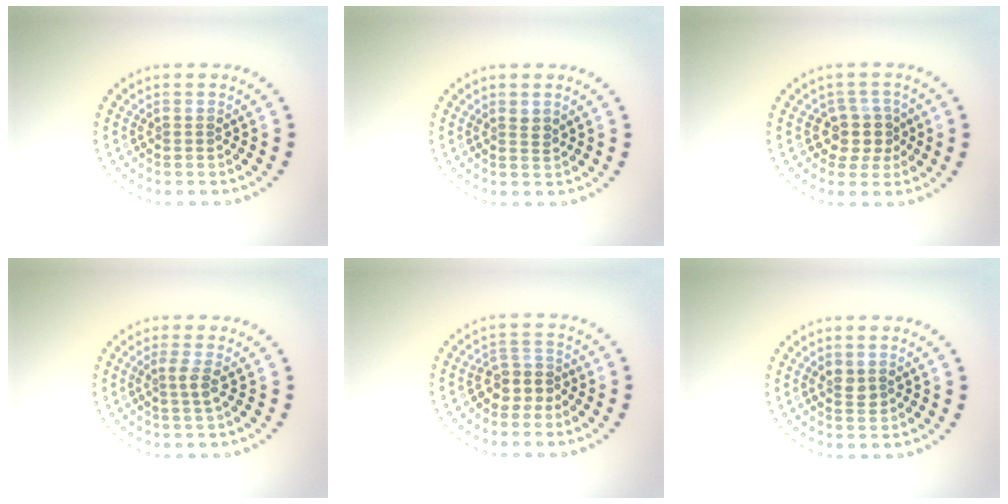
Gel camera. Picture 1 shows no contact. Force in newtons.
{"total": 0.9, "press": 0.8, "slide": 0.5}
{"total": 2.8, "press": 2.4, "slide": 1.5}
{"total": 1.4, "press": 1.0, "slide": 1.0}
{"total": 2.4, "press": 2.0, "slide": 1.3}
{"total": 1.5, "press": 1.5, "slide": 0.3}